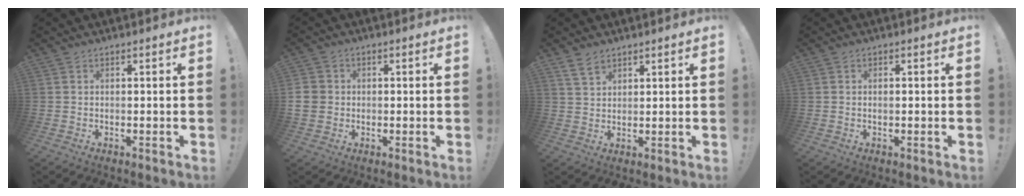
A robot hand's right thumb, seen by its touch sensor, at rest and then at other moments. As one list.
[{"total": 5.2, "force": [-0.1, 4.7, 2.0], "torque": [-0.038, 0.004, -0.002]}, {"total": 4.8, "force": [3.6, 2.5, 2.0], "torque": [-0.040, -0.013, 0.069]}, {"total": 0.6, "force": [0.0, 0.3, 0.6], "torque": [-0.012, 0.002, 0.001]}]